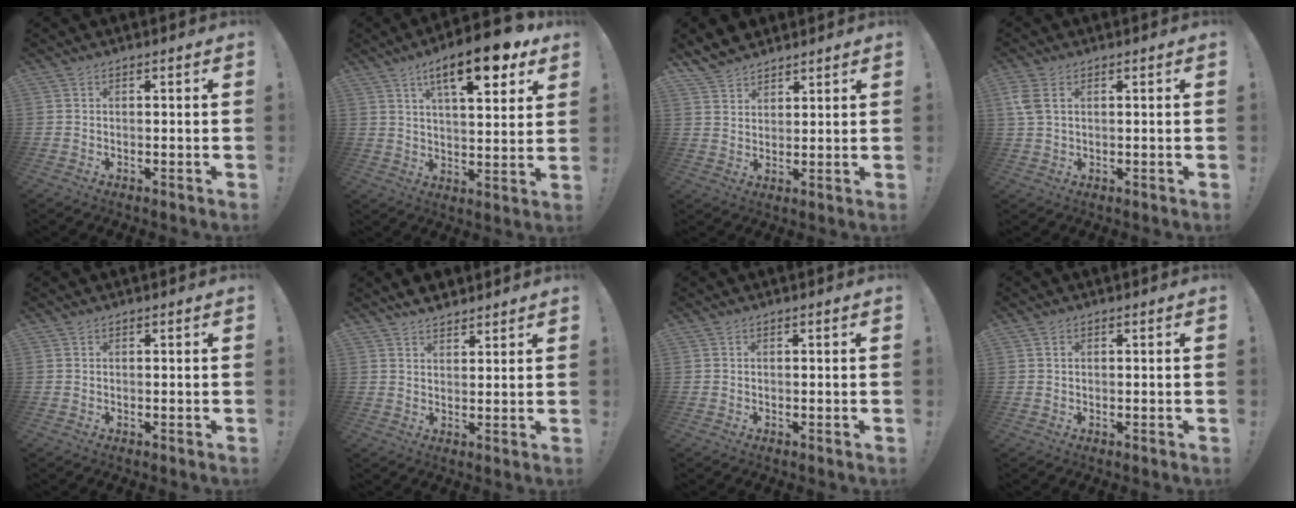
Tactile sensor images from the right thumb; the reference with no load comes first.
{"total": 16.0, "force": [8.7, 4.9, 12.4], "torque": [-0.185, -0.040, 0.136]}
{"total": 5.6, "force": [4.9, 2.6, 0.6], "torque": [-0.017, -0.035, 0.097]}
{"total": 4.4, "force": [1.6, 2.5, 3.2], "torque": [-0.071, -0.006, 0.029]}
{"total": 0.0}
{"total": 5.0, "force": [4.4, 2.3, 0.9], "torque": [-0.010, -0.028, 0.081]}
{"total": 0.0}
{"total": 0.9, "force": [0.5, 0.6, 0.4], "torque": [0.000, -0.001, 0.008]}